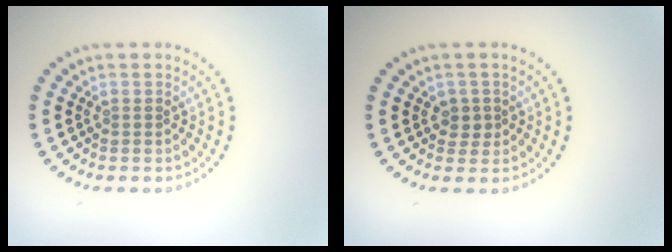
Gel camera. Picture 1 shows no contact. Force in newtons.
{"total": 1.5, "press": 1.2, "slide": 0.9}